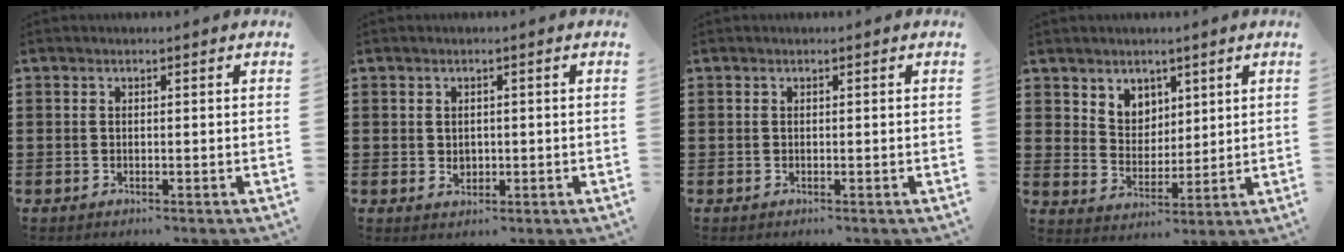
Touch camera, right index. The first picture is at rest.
{"total": 1.5, "force": [0.1, 1.2, 0.8], "torque": [-0.019, 0.005, 0.002]}
{"total": 0.0}
{"total": 5.1, "force": [3.6, 3.6, 0.0], "torque": [-0.024, -0.001, 0.068]}